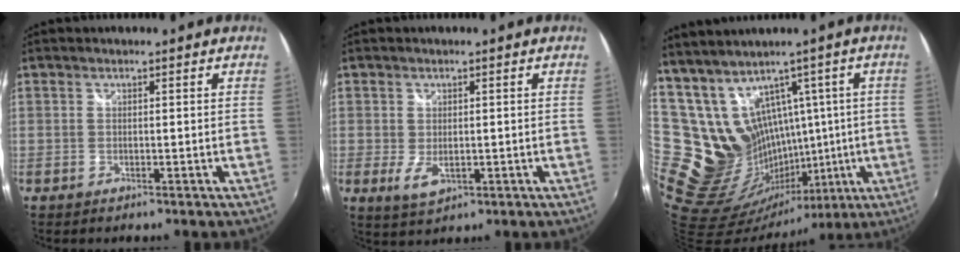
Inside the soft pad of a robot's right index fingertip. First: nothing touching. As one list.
[{"total": 3.8, "force": [-0.5, 2.5, 2.8], "torque": [-0.051, -0.011, -0.004]}, {"total": 19.0, "force": [8.5, 15.1, 8.0], "torque": [-0.173, 0.003, 0.201]}]